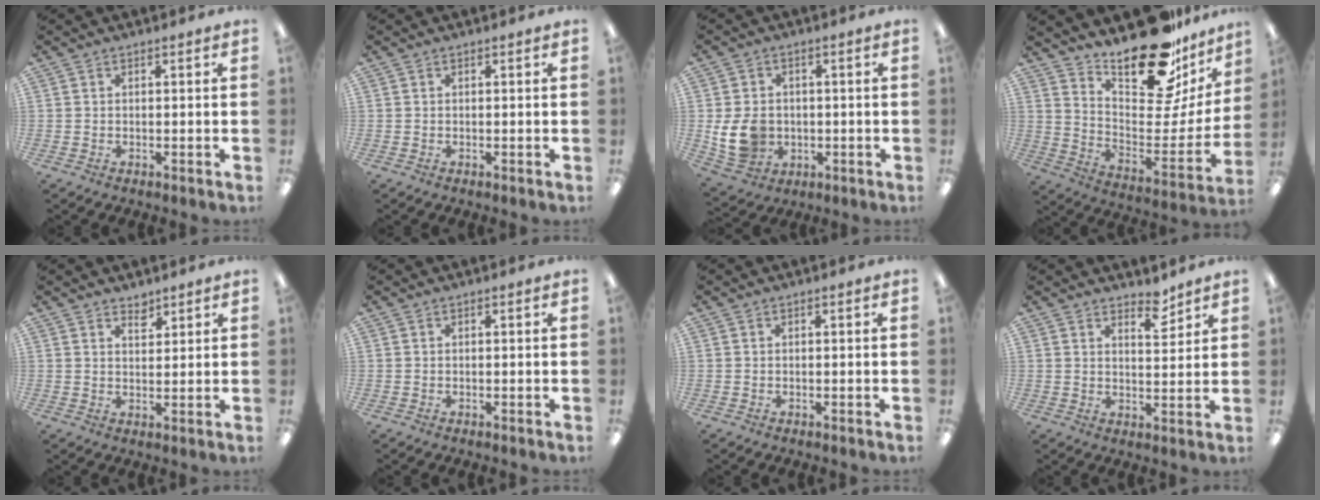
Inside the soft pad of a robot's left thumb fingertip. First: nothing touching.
{"total": 0.0}
{"total": 9.5, "force": [-1.0, 7.8, 5.3], "torque": [-0.112, 0.012, -0.014]}
{"total": 24.2, "force": [19.4, 8.3, 11.9], "torque": [-0.152, -0.147, 0.324]}
{"total": 3.1, "force": [2.7, 1.2, 0.6], "torque": [0.008, -0.023, 0.046]}
{"total": 0.0}
{"total": 0.0}
{"total": 5.1, "force": [4.4, 1.8, 1.7], "torque": [-0.003, -0.036, 0.074]}